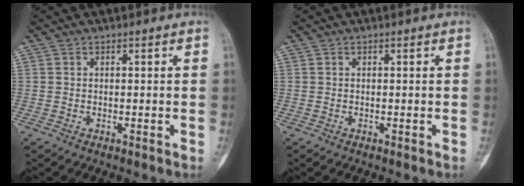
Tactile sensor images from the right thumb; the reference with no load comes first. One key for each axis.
{"total": 0.0}